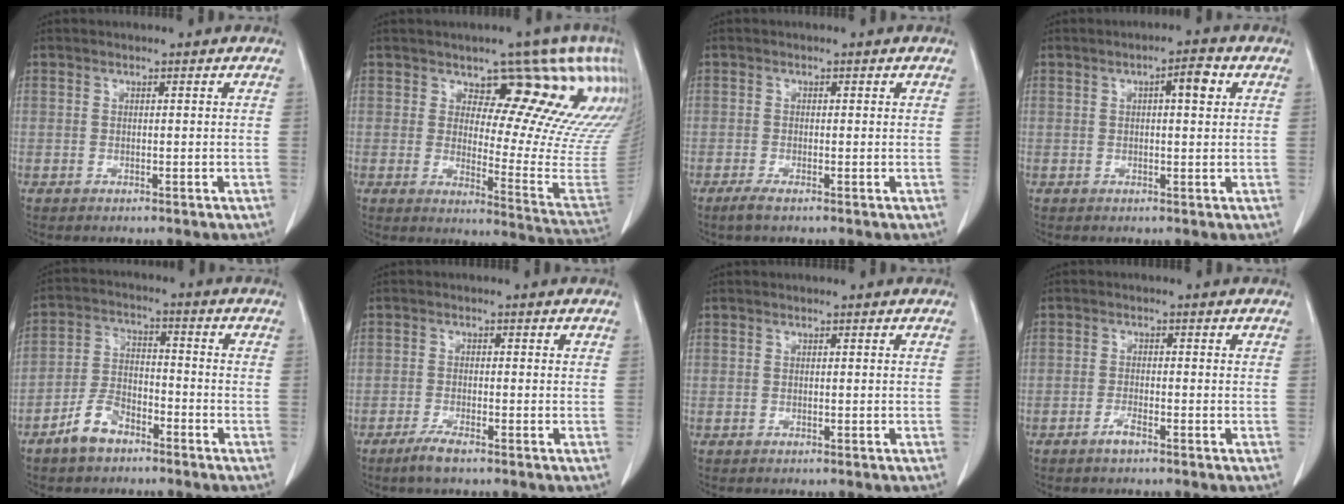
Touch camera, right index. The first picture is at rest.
{"total": 20.2, "force": [11.4, 5.3, 15.8], "torque": [-0.186, -0.008, 0.144]}
{"total": 1.4, "force": [-0.8, 0.3, 1.1], "torque": [-0.024, -0.003, -0.017]}
{"total": 3.7, "force": [1.2, 0.8, 3.4], "torque": [-0.053, 0.006, 0.016]}
{"total": 6.7, "force": [-4.5, 3.6, 3.3], "torque": [-0.076, 0.012, -0.085]}
{"total": 2.8, "force": [-2.0, 0.4, 1.9], "torque": [-0.040, -0.003, -0.041]}
{"total": 0.0}
{"total": 1.8, "force": [-1.4, 0.3, 1.1], "torque": [-0.023, -0.001, -0.026]}